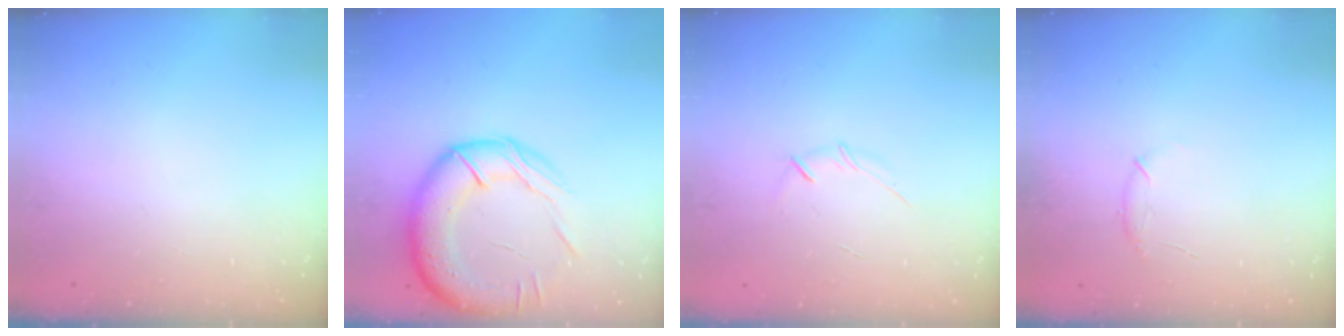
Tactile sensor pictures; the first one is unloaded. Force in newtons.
{"total": 19.3, "press": 19.1, "slide": 2.8}
{"total": 3.5, "press": 3.4, "slide": 0.8}
{"total": 6.9, "press": 6.7, "slide": 1.8}